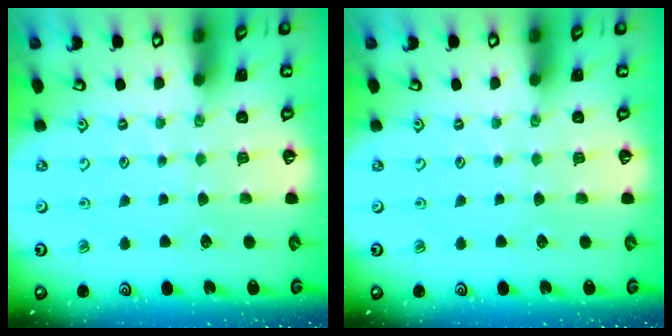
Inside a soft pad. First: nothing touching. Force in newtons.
{"total": 0.0}